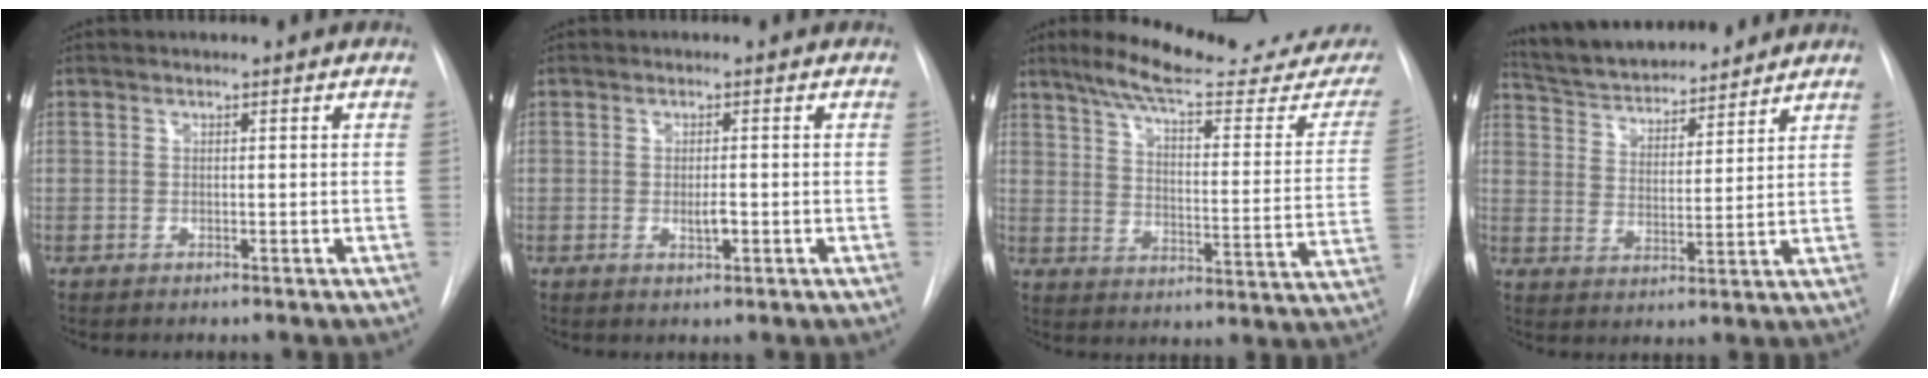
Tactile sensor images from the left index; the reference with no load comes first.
{"total": 1.7, "force": [-0.4, 0.5, 1.6], "torque": [-0.030, -0.002, -0.004]}
{"total": 23.5, "force": [20.4, 3.9, 11.1], "torque": [-0.153, -0.041, 0.258]}
{"total": 14.9, "force": [13.7, 3.2, 4.8], "torque": [-0.077, 0.019, 0.225]}